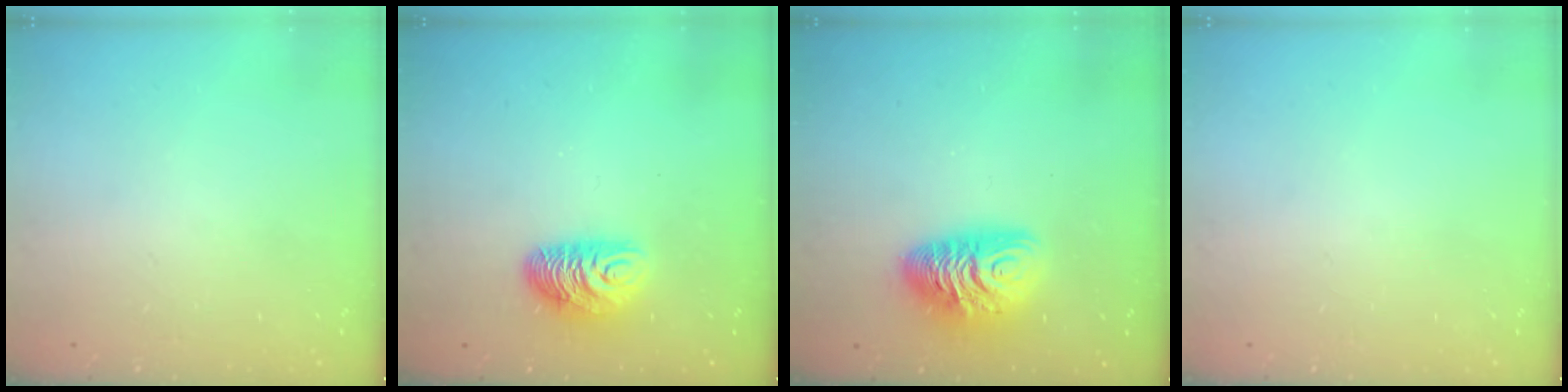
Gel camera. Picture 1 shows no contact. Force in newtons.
{"total": 9.3, "press": 9.2, "slide": 0.6}
{"total": 11.0, "press": 11.0, "slide": 0.9}
{"total": 0.0}